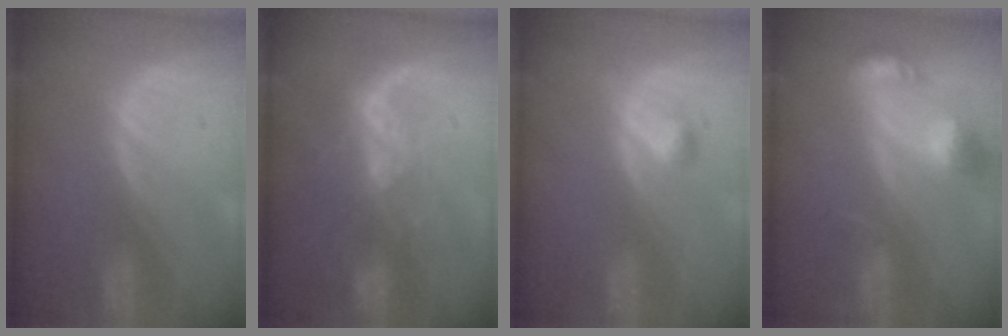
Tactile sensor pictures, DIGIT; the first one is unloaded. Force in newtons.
{"total": 6.6, "press": 5.8, "slide": 3.1}
{"total": 2.2, "press": 2.2, "slide": 0.2}
{"total": 7.0, "press": 6.6, "slide": 2.5}